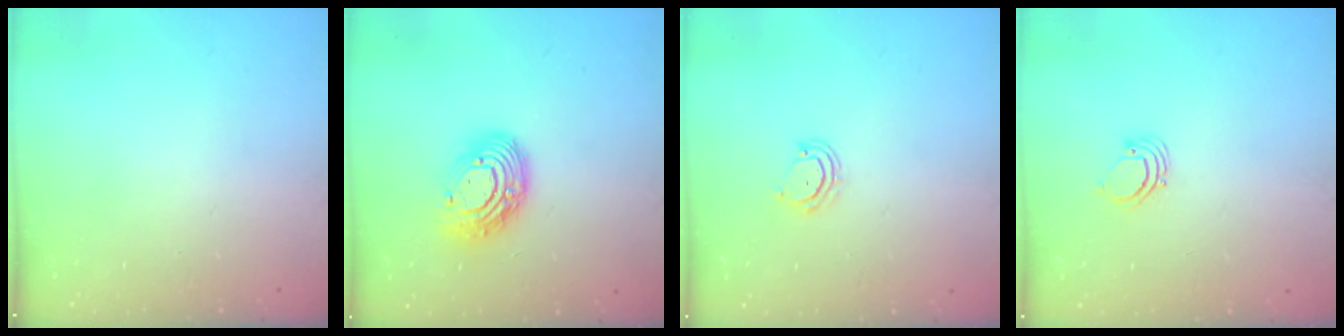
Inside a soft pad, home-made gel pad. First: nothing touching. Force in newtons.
{"total": 12.4, "press": 12.4, "slide": 1.1}
{"total": 4.7, "press": 4.6, "slide": 0.4}
{"total": 2.2, "press": 2.2, "slide": 0.2}